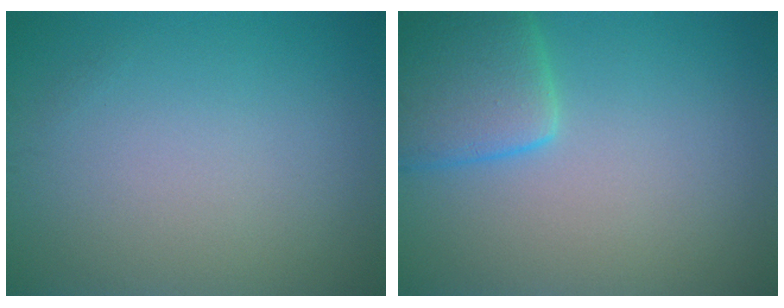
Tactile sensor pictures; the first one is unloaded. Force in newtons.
{"total": 5.0, "press": 5.0, "slide": 0.3}